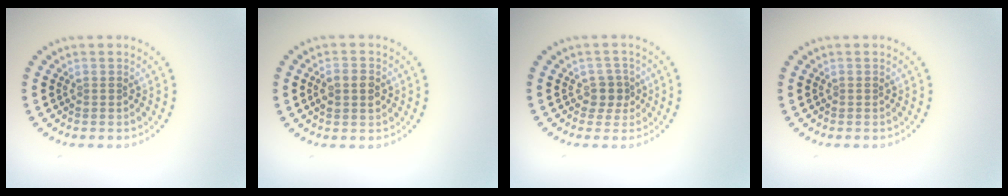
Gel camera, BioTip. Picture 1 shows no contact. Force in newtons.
{"total": 2.1, "press": 2.1, "slide": 0.0}
{"total": 1.9, "press": 1.5, "slide": 1.1}
{"total": 0.0}